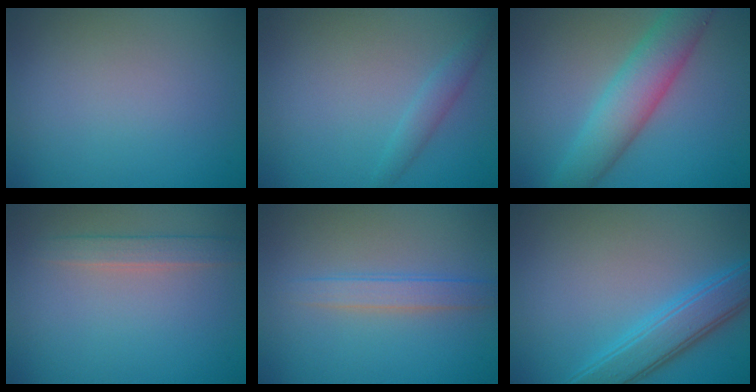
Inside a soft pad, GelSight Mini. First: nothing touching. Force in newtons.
{"total": 1.5, "press": 1.5, "slide": 0.0}
{"total": 5.9, "press": 5.9, "slide": 0.0}
{"total": 1.9, "press": 1.9, "slide": 0.1}
{"total": 2.1, "press": 2.1, "slide": 0.1}
{"total": 4.4, "press": 4.4, "slide": 0.2}